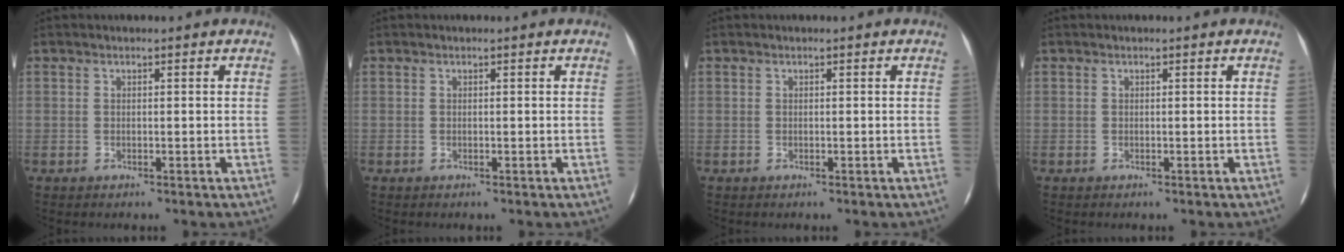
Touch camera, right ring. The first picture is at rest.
{"total": 0.0}
{"total": 0.0}
{"total": 0.0}